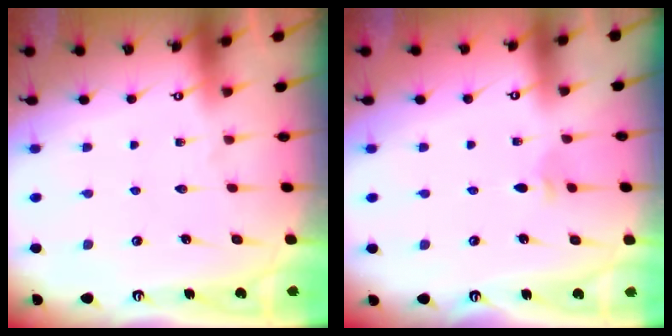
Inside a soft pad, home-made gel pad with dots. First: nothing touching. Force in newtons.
{"total": 2.8, "press": 2.7, "slide": 0.6}